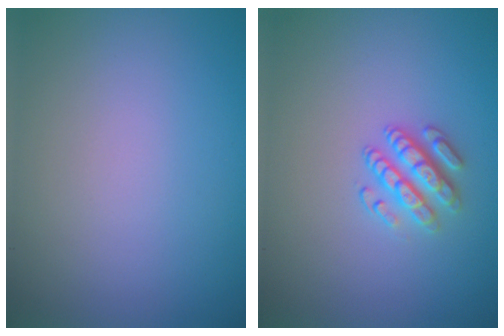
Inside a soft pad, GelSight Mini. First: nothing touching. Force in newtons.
{"total": 2.7, "press": 2.5, "slide": 1.0}